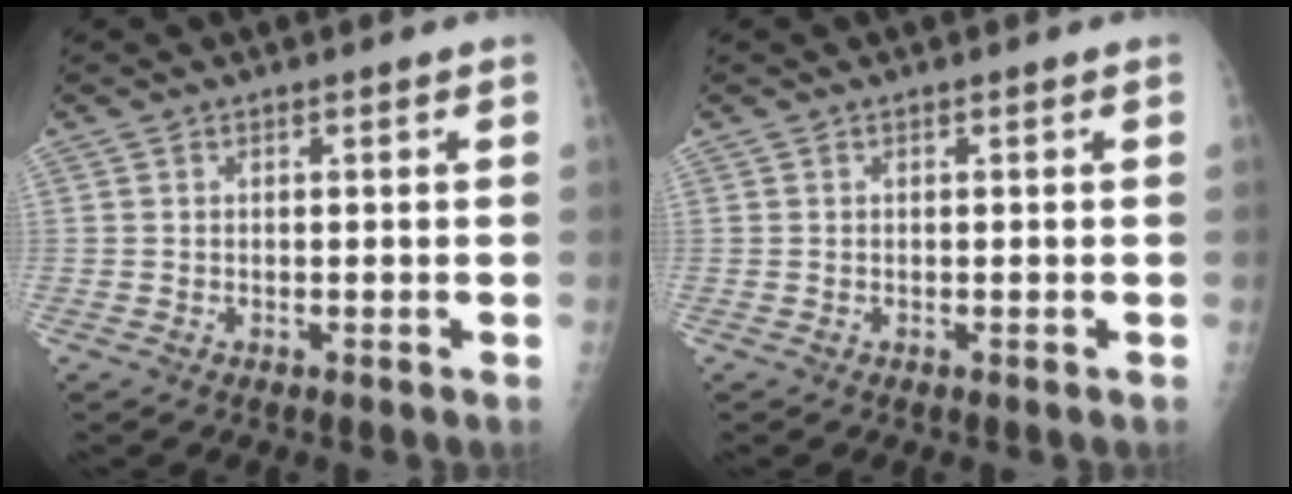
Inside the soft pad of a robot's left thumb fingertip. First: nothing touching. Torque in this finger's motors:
{"motor_torque": [0.00, 0.01, -0.02, -0.04, 0.00]}